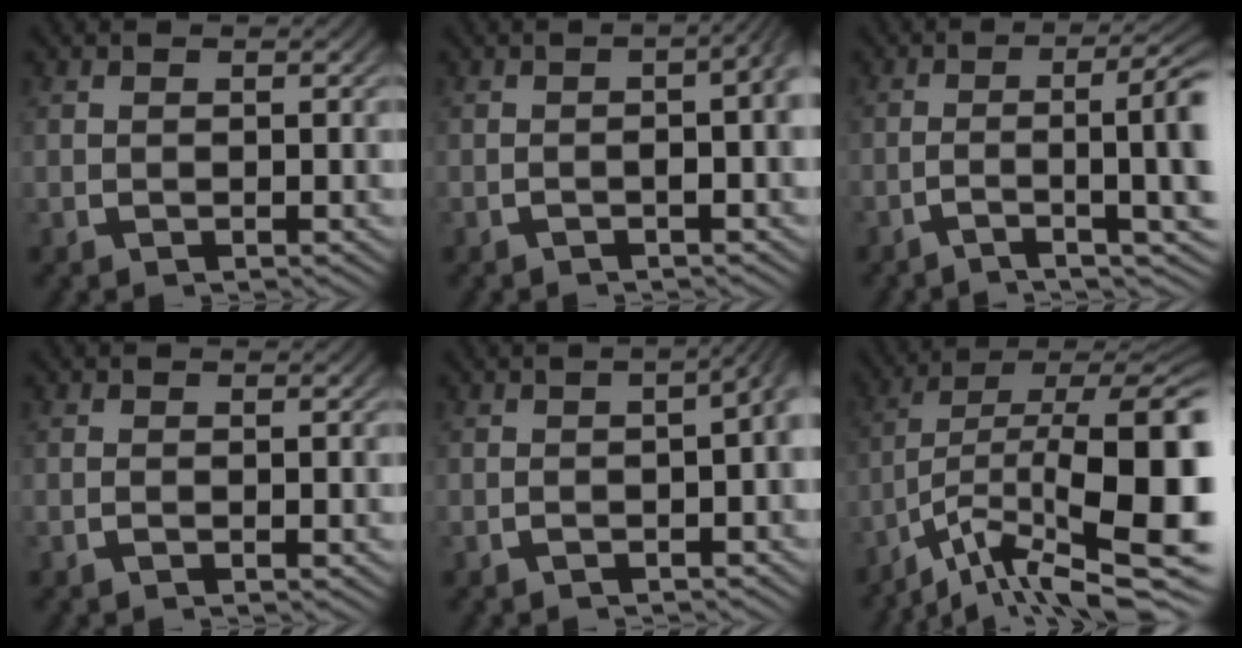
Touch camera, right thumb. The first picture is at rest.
{"total": 5.2, "force": [0.1, 2.4, 4.6], "torque": [-0.045, 0.025, -0.018]}
{"total": 8.3, "force": [-2.5, 2.4, 7.5], "torque": [-0.121, -0.014, -0.034]}
{"total": 0.0}
{"total": 4.2, "force": [-0.2, 2.3, 3.6], "torque": [-0.035, 0.021, -0.020]}
{"total": 14.2, "force": [-4.3, 7.0, 11.6], "torque": [-0.180, -0.044, -0.046]}